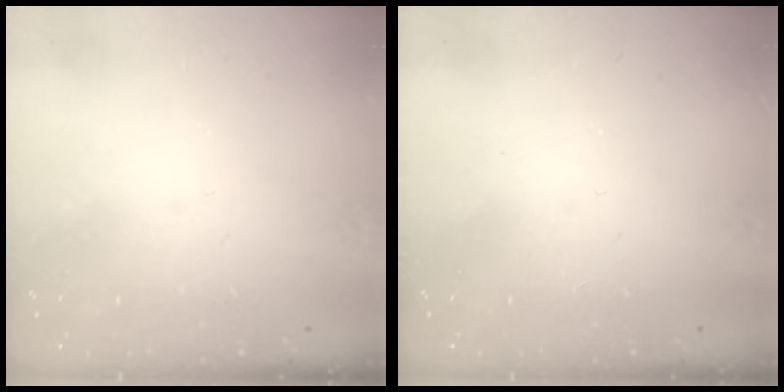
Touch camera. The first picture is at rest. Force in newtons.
{"total": 2.8, "press": 2.8, "slide": 0.4}